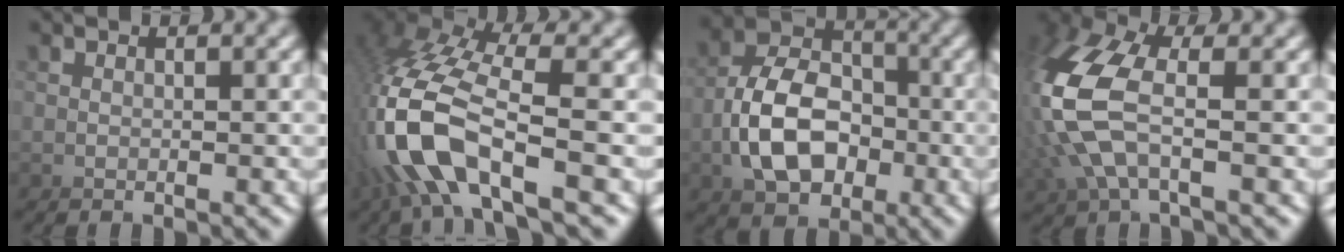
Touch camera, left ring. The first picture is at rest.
{"total": 2.2, "force": [-1.1, 0.4, 1.9], "torque": [-0.135, -0.001, -0.024]}
{"total": 6.1, "force": [-2.8, 4.9, 2.2], "torque": [-0.087, -0.031, -0.042]}
{"total": 3.1, "force": [-0.5, 2.1, 2.3], "torque": [-0.142, -0.015, -0.002]}